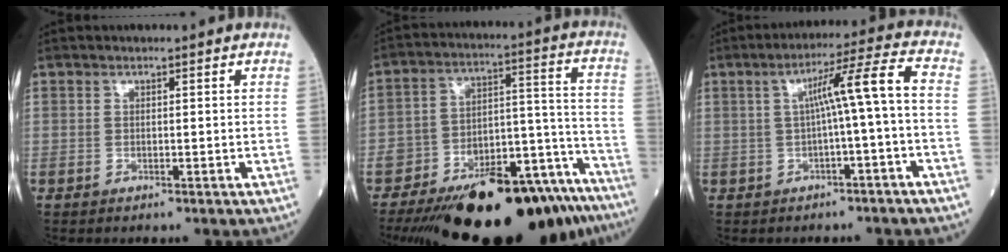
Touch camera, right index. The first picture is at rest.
{"total": 28.2, "force": [-21.8, 7.1, 16.5], "torque": [-0.205, 0.010, -0.316]}
{"total": 7.3, "force": [-0.5, -0.8, 7.3], "torque": [-0.114, 0.025, -0.004]}